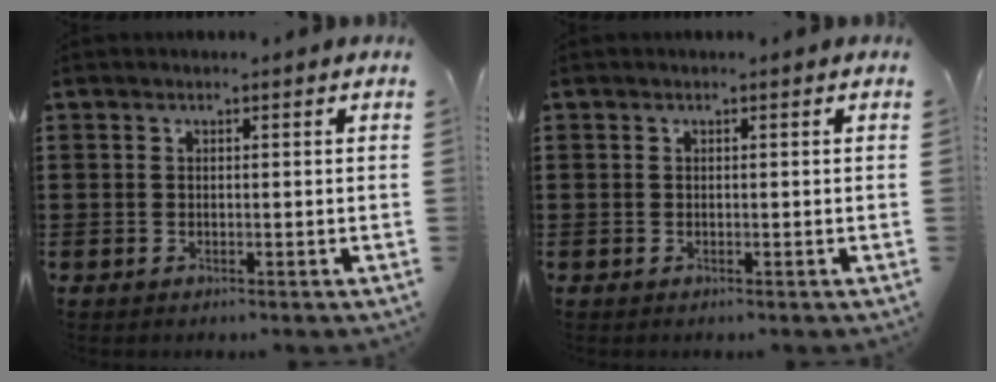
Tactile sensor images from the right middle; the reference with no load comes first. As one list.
[{"total": 0.0}]